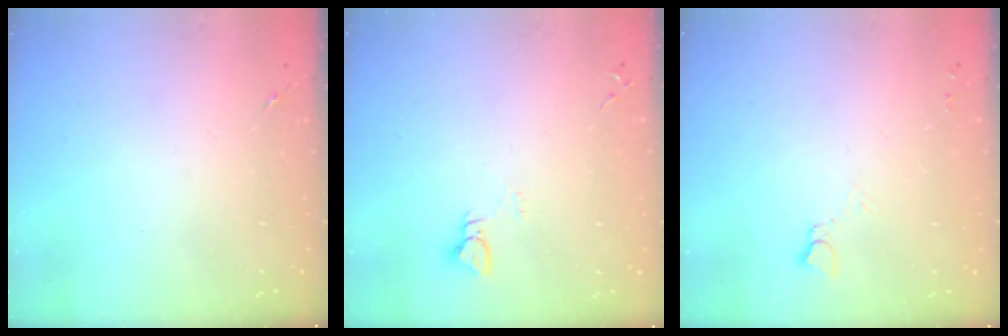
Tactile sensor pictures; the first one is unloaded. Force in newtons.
{"total": 3.0, "press": 3.0, "slide": 0.3}
{"total": 2.5, "press": 2.5, "slide": 0.2}